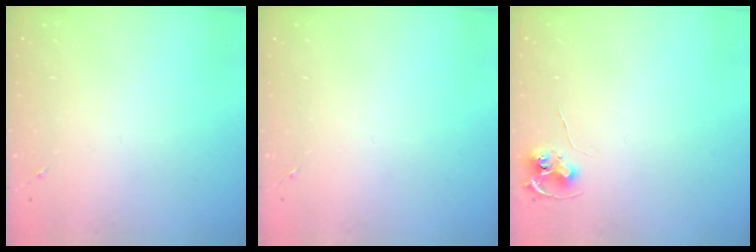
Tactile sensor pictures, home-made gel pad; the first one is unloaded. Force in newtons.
{"total": 0.0}
{"total": 6.9, "press": 6.9, "slide": 0.5}